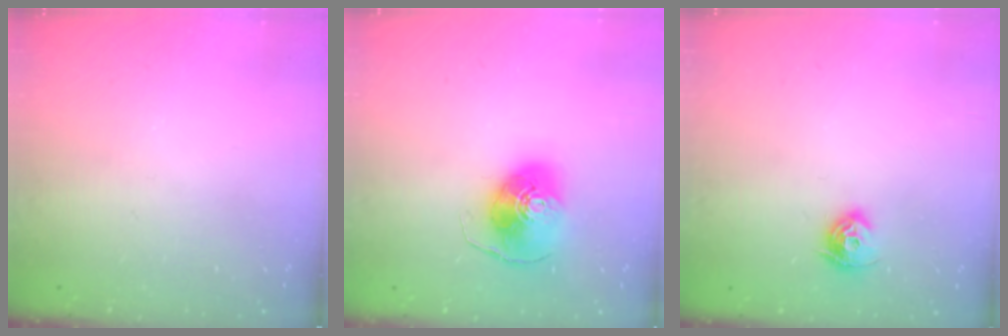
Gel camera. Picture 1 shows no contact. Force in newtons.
{"total": 9.9, "press": 9.8, "slide": 1.1}
{"total": 7.8, "press": 7.8, "slide": 0.4}